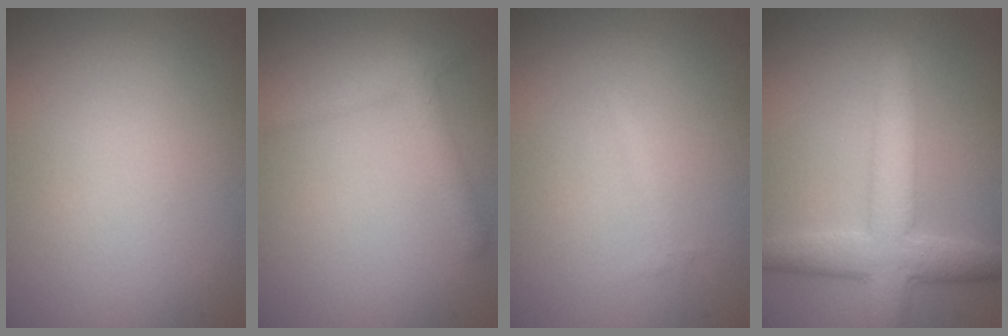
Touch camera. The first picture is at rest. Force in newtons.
{"total": 2.4, "press": 2.4, "slide": 0.1}
{"total": 0.5, "press": 0.5, "slide": 0.0}
{"total": 5.9, "press": 5.9, "slide": 0.3}